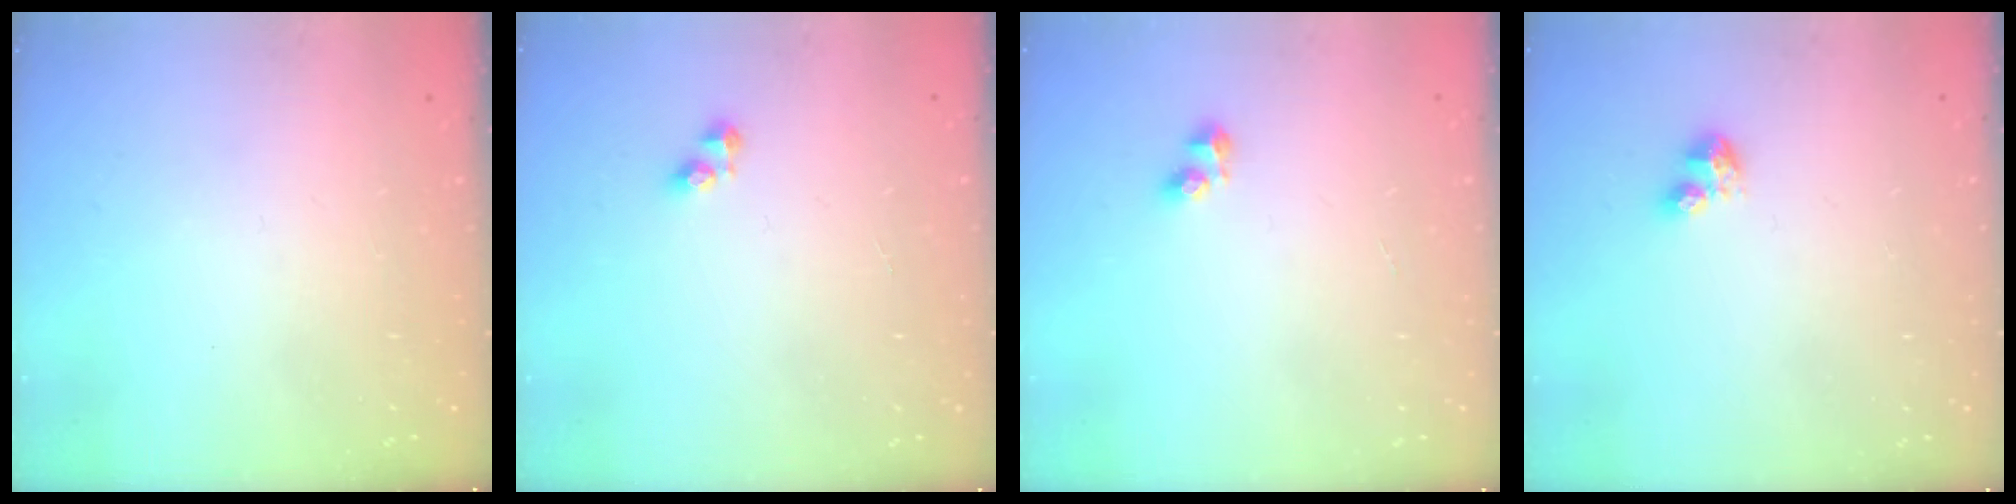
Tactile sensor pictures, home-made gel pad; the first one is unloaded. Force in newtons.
{"total": 2.9, "press": 2.9, "slide": 0.3}
{"total": 3.3, "press": 3.2, "slide": 1.0}
{"total": 3.5, "press": 3.5, "slide": 0.4}